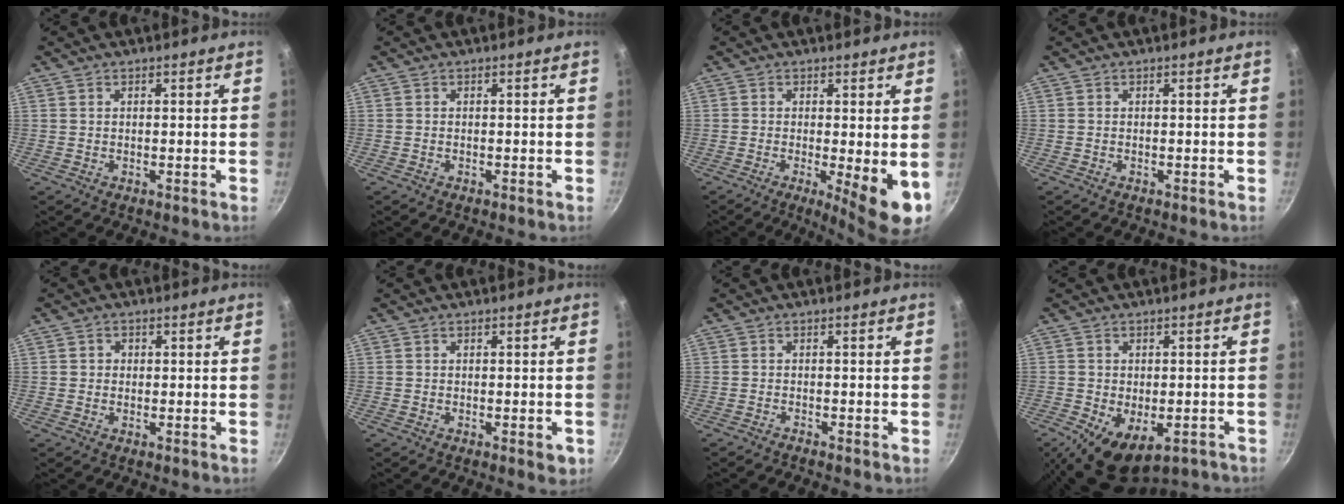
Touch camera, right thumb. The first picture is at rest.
{"total": 0.0}
{"total": 8.7, "force": [-1.4, 1.9, 8.3], "torque": [-0.104, -0.012, -0.012]}
{"total": 0.0}
{"total": 1.5, "force": [0.0, 1.4, 0.4], "torque": [0.000, 0.000, -0.004]}
{"total": 2.4, "force": [-0.9, 1.0, 2.0], "torque": [-0.027, -0.003, -0.014]}
{"total": 0.8, "force": [-0.8, -0.2, 0.0], "torque": [-0.013, 0.011, -0.014]}
{"total": 10.3, "force": [-4.6, 6.0, 7.1], "torque": [-0.107, -0.007, -0.055]}